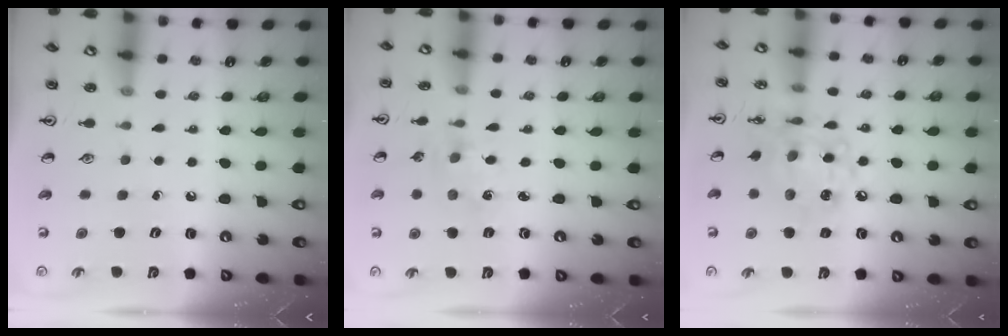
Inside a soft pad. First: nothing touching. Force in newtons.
{"total": 1.1, "press": 1.1, "slide": 0.2}
{"total": 12.9, "press": 12.8, "slide": 1.1}